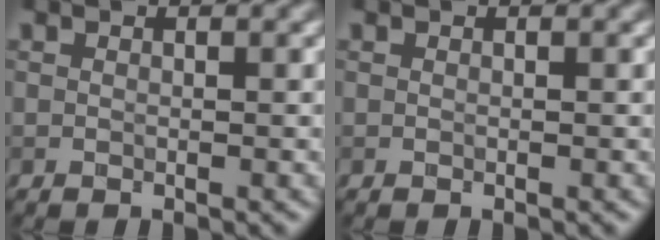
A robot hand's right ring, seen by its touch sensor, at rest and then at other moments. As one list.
[{"total": 0.0}]